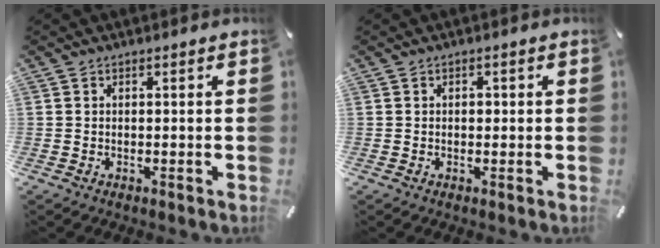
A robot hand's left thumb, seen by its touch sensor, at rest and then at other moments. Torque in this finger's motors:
{"motor_torque": [0.32, 0.47, 0.19, -0.04, 0.00]}